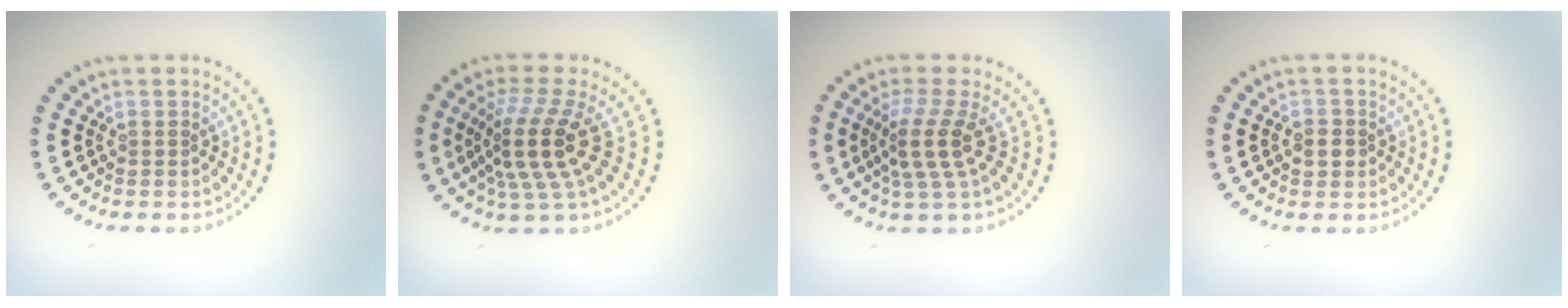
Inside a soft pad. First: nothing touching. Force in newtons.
{"total": 4.9, "press": 3.6, "slide": 3.4}
{"total": 3.4, "press": 2.4, "slide": 2.3}
{"total": 1.6, "press": 1.6, "slide": 0.2}